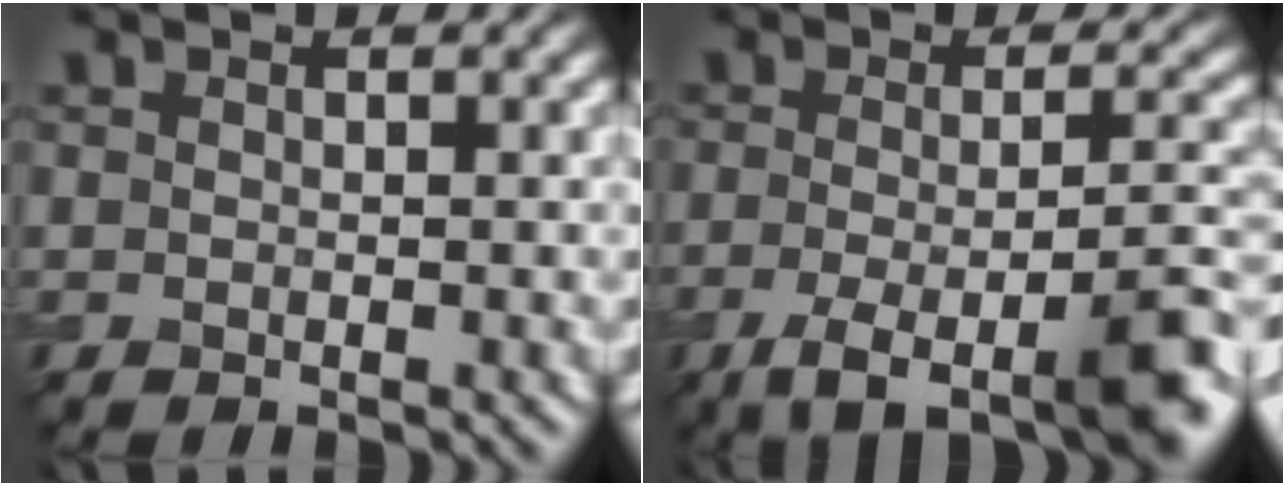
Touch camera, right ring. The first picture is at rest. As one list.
[{"total": 8.4, "force": [-3.8, 2.3, 7.1], "torque": [-0.115, -0.008, -0.066]}]